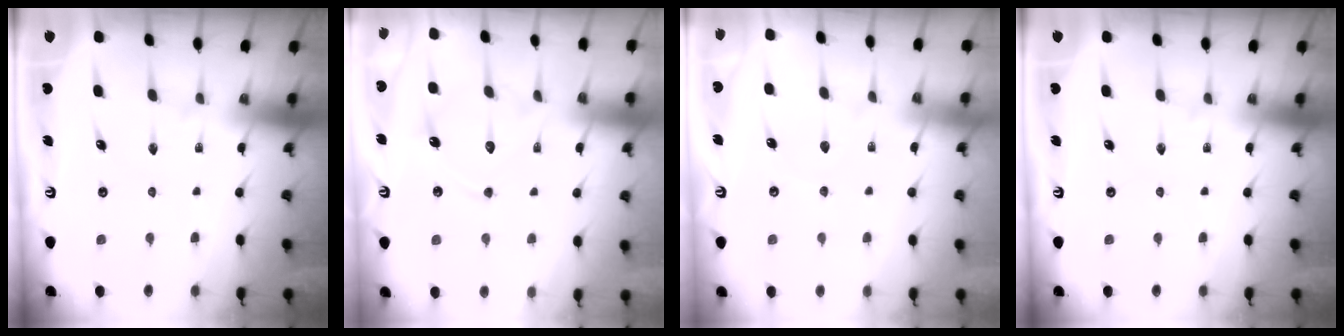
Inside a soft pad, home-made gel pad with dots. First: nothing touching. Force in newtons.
{"total": 12.1, "press": 12.0, "slide": 0.9}
{"total": 3.3, "press": 3.3, "slide": 0.5}
{"total": 0.0}